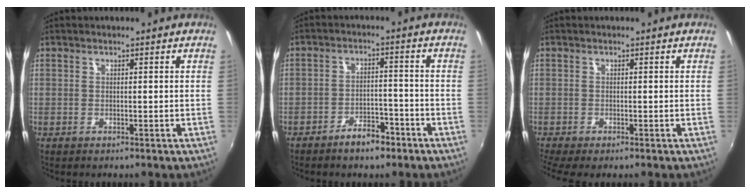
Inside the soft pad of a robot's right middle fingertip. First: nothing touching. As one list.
[{"total": 5.7, "force": [-4.2, 2.5, 2.9], "torque": [-0.060, 0.008, -0.059]}, {"total": 2.8, "force": [-2.2, 0.2, 1.7], "torque": [-0.037, -0.019, -0.037]}]